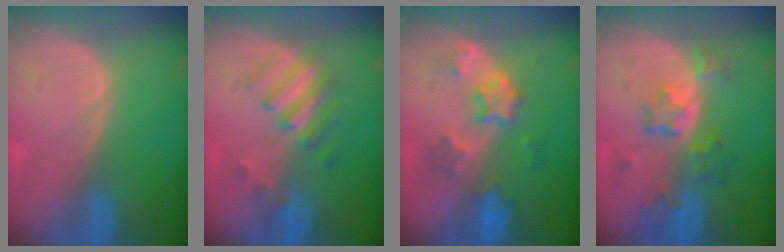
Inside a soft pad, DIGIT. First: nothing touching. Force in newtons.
{"total": 5.1, "press": 5.0, "slide": 1.0}
{"total": 5.7, "press": 5.7, "slide": 0.4}
{"total": 7.1, "press": 6.3, "slide": 3.3}